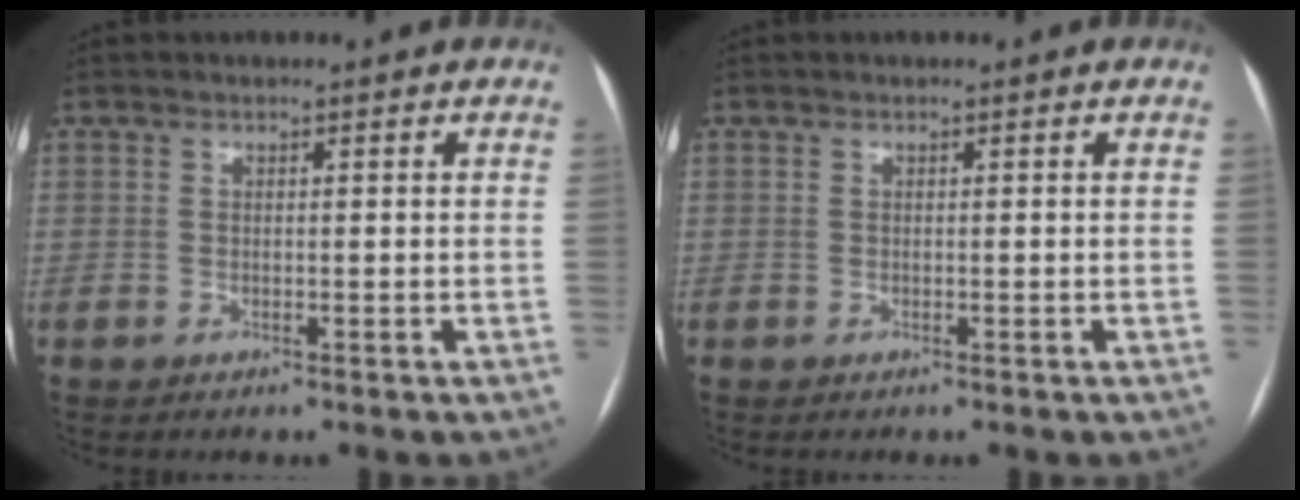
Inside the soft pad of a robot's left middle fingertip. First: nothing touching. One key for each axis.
{"total": 0.0}